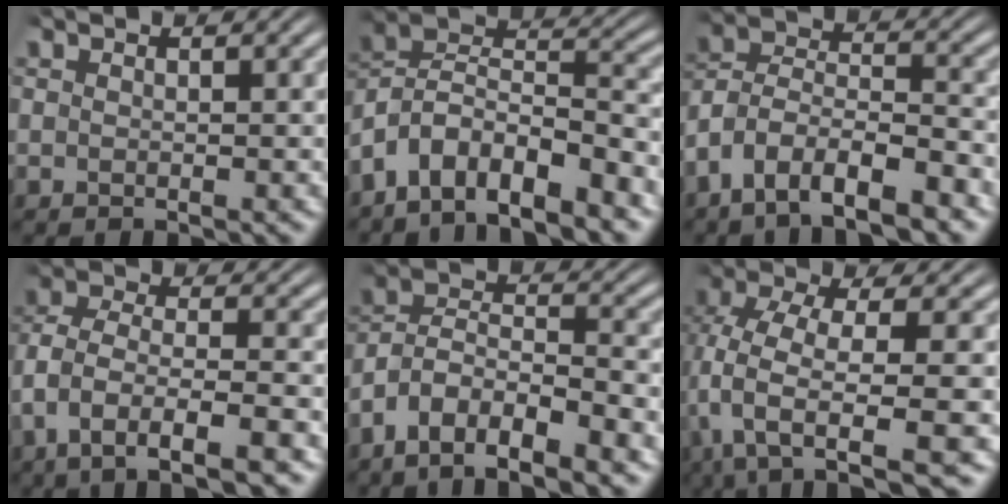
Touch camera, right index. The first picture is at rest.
{"total": 10.9, "force": [-3.5, 8.8, 5.4], "torque": [-0.151, -0.035, -0.063]}
{"total": 9.3, "force": [-3.9, 7.5, 3.9], "torque": [-0.110, -0.033, -0.076]}
{"total": 7.3, "force": [-3.4, 4.0, 5.1], "torque": [-0.111, -0.039, -0.040]}
{"total": 9.8, "force": [-4.5, 7.8, 3.9], "torque": [-0.105, -0.029, -0.089]}
{"total": 9.5, "force": [-4.5, 4.9, 6.7], "torque": [-0.169, -0.047, -0.058]}